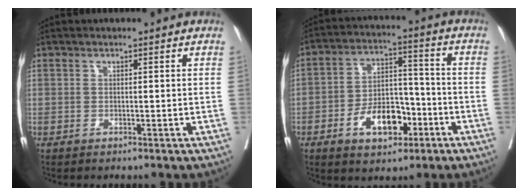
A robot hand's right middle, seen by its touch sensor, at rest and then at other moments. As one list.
[{"total": 9.9, "force": [-4.5, 5.1, 7.1], "torque": [-0.127, 0.017, -0.073]}]